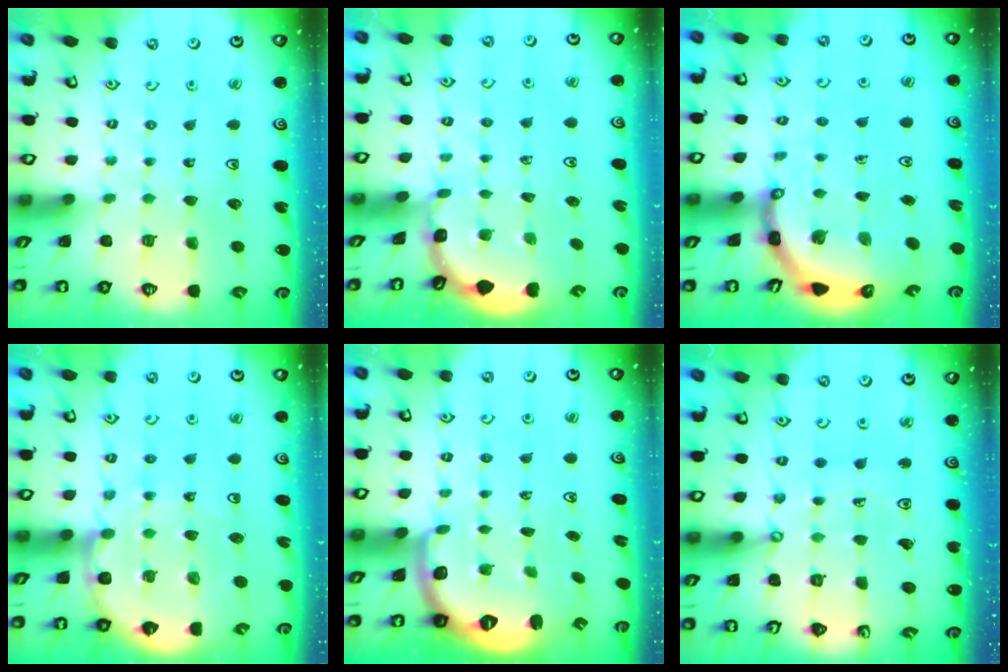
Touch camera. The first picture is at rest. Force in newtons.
{"total": 1.6, "press": 1.6, "slide": 0.1}
{"total": 5.7, "press": 5.7, "slide": 0.5}
{"total": 9.3, "press": 9.0, "slide": 2.1}
{"total": 2.5, "press": 1.9, "slide": 1.6}
{"total": 10.5, "press": 10.4, "slide": 1.3}